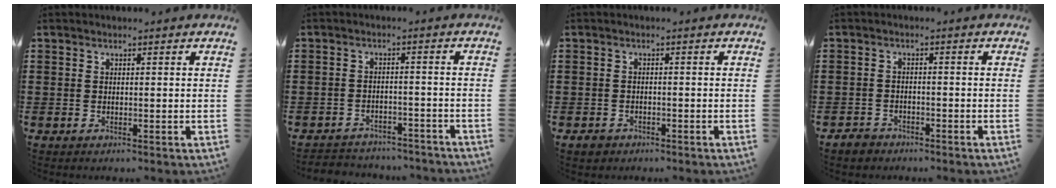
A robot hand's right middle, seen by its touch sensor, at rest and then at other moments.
{"total": 3.0, "force": [-2.9, 0.5, -0.1], "torque": [-0.007, 0.001, -0.065]}
{"total": 1.4, "force": [-1.0, 0.8, 0.3], "torque": [-0.010, 0.001, -0.024]}
{"total": 1.9, "force": [-1.7, 0.8, 0.1], "torque": [-0.008, 0.004, -0.038]}